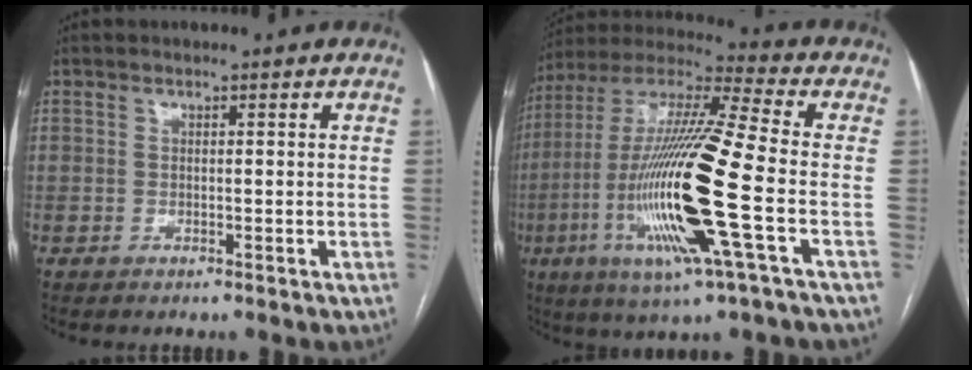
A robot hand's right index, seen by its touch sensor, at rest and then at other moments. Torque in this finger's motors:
{"motor_torque": [2.14, 0.00, 1.05, 0.21]}